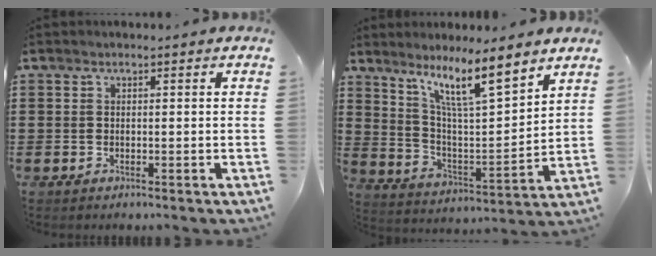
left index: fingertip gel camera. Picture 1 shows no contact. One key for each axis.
{"total": 10.6, "fx": 8.0, "fy": 1.1, "fz": 6.8, "tx": -0.140, "ty": -0.038, "tz": 0.134}